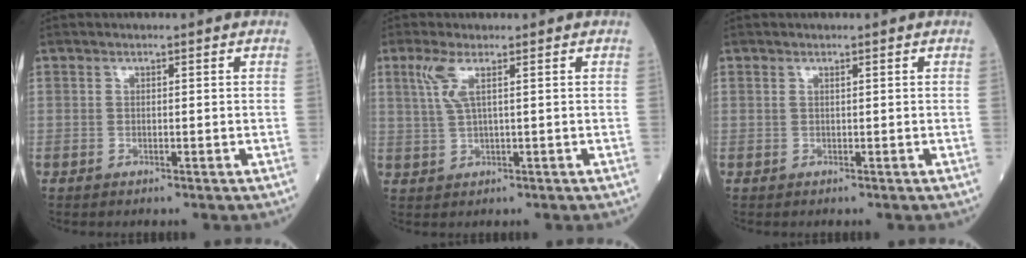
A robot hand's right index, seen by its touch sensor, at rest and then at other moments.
{"total": 3.3, "force": [1.4, 0.2, 3.0], "torque": [-0.076, 0.009, 0.035]}
{"total": 0.0}